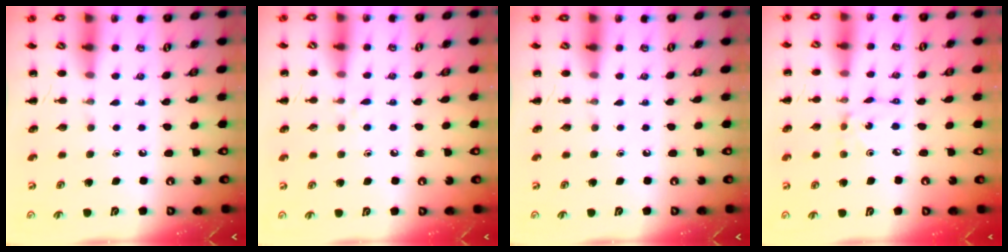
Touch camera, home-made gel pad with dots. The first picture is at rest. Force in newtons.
{"total": 5.3, "press": 4.9, "slide": 2.0}
{"total": 0.0}
{"total": 2.2, "press": 2.1, "slide": 0.5}